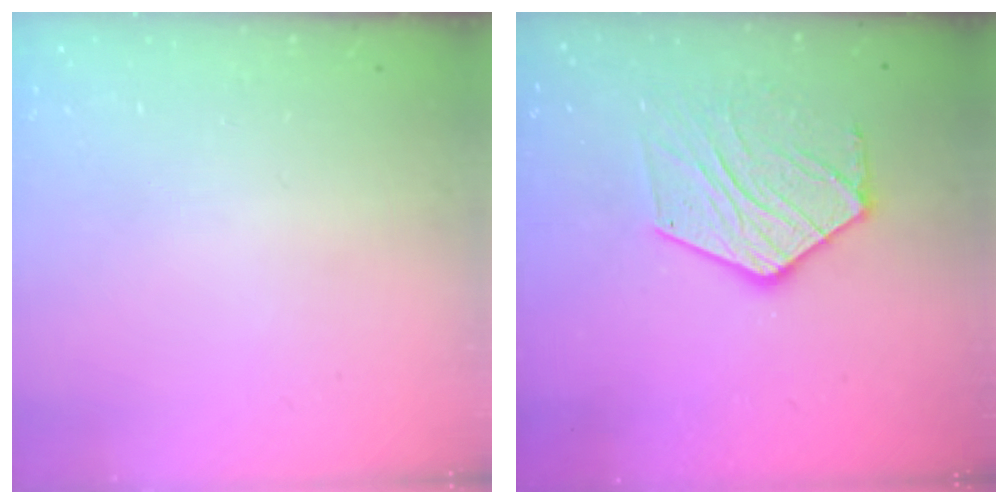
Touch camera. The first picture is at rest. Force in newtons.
{"total": 14.0, "press": 13.9, "slide": 1.0}